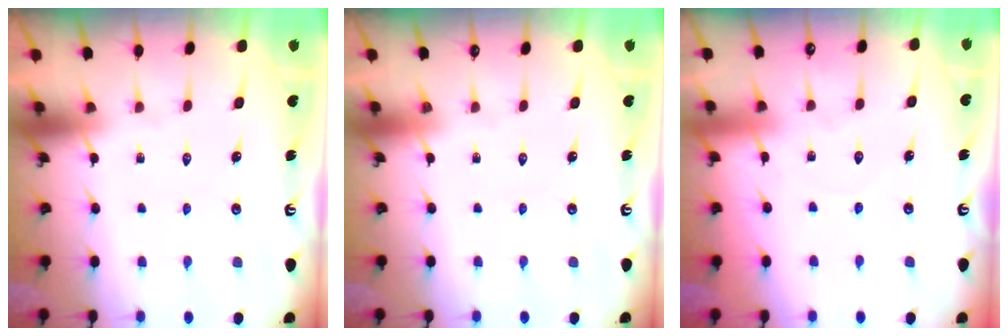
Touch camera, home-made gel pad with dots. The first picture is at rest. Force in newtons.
{"total": 0.0}
{"total": 2.6, "press": 2.6, "slide": 0.2}